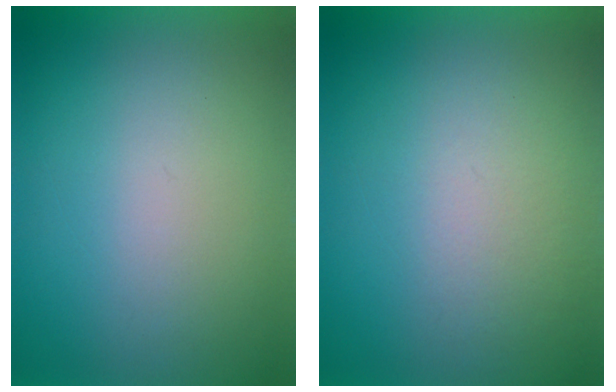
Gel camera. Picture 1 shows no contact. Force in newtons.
{"total": 3.7}